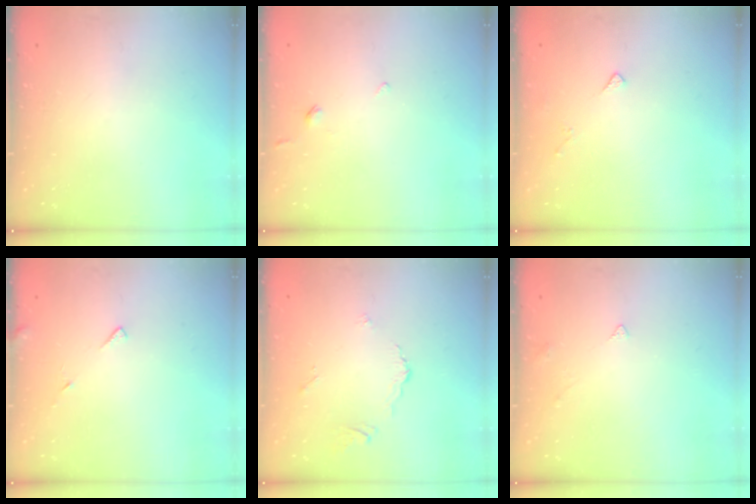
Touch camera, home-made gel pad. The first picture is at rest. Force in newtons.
{"total": 1.8, "press": 1.7, "slide": 0.5}
{"total": 3.4, "press": 3.4, "slide": 0.6}
{"total": 5.7, "press": 5.7, "slide": 0.6}
{"total": 3.0, "press": 2.9, "slide": 0.8}
{"total": 2.1, "press": 2.1, "slide": 0.4}